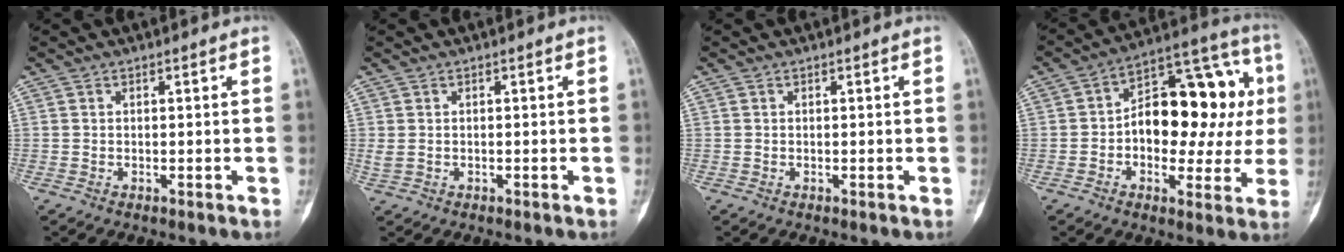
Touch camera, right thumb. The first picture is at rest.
{"total": 1.3, "force": [-0.1, 0.9, 1.0], "torque": [-0.035, 0.006, 0.001]}
{"total": 0.0}
{"total": 21.3, "force": [1.4, 11.9, 17.6], "torque": [-0.209, 0.041, 0.017]}